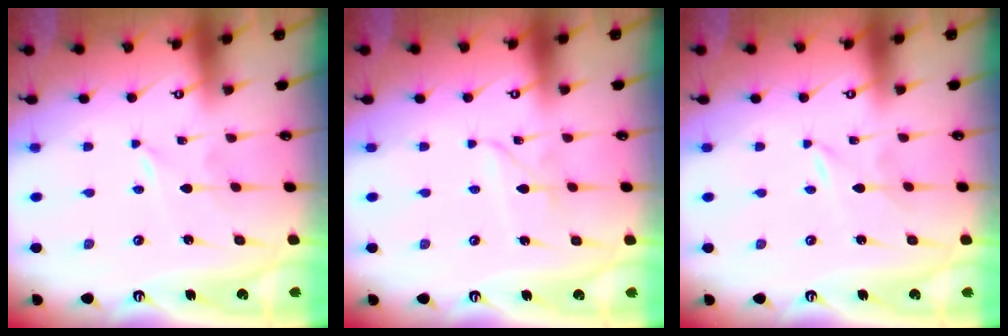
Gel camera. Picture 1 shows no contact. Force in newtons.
{"total": 2.6, "press": 2.6, "slide": 0.1}
{"total": 0.0}